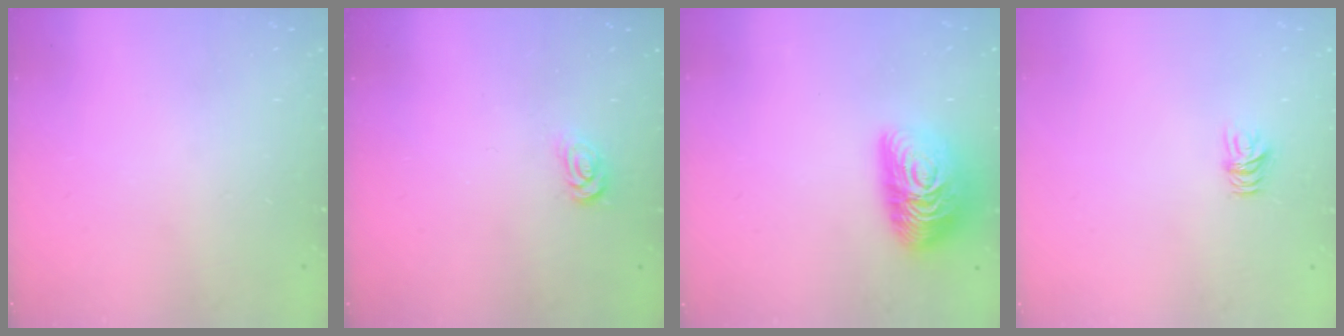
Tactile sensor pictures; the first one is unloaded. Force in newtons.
{"total": 2.0, "press": 2.0, "slide": 0.3}
{"total": 16.0, "press": 16.0, "slide": 0.9}
{"total": 4.4, "press": 4.4, "slide": 0.3}